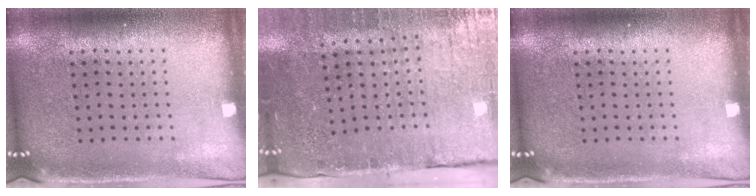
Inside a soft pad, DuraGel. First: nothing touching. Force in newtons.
{"total": 4.2, "press": 3.9, "slide": 1.5}
{"total": 0.0}